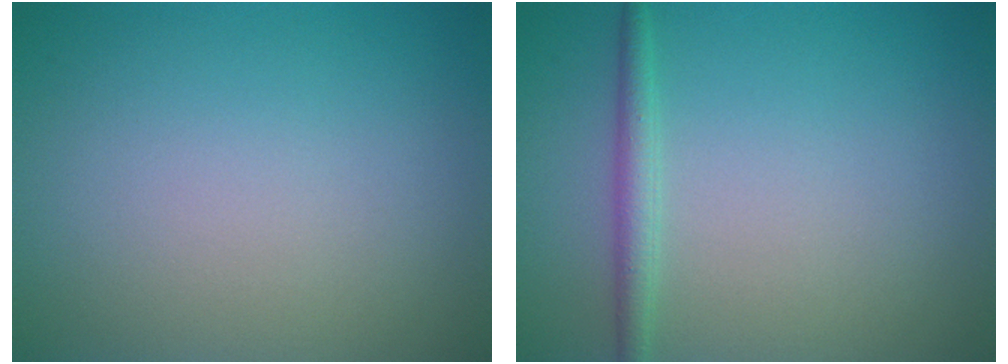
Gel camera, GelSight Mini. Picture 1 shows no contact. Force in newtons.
{"total": 1.8, "press": 1.8, "slide": 0.1}